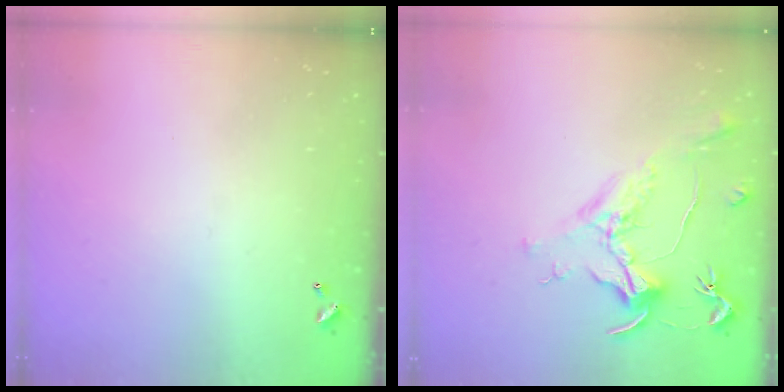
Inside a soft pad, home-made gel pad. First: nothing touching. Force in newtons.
{"total": 1.6, "press": 1.4, "slide": 0.7}